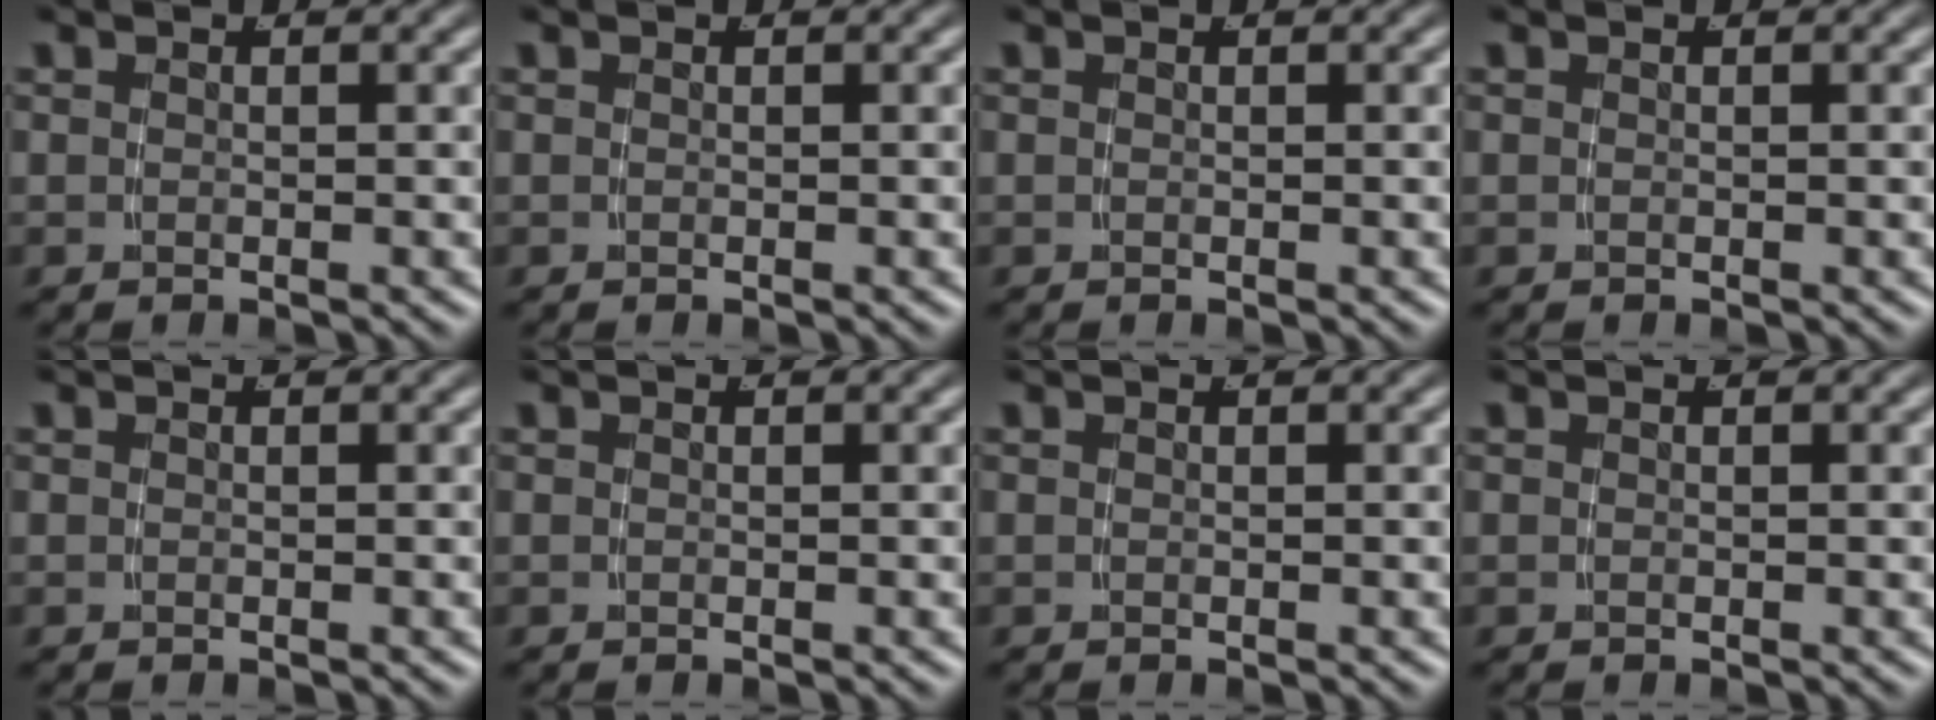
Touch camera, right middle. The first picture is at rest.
{"total": 0.0}
{"total": 0.0}
{"total": 0.0}
{"total": 0.0}
{"total": 0.0}
{"total": 0.0}
{"total": 0.0}